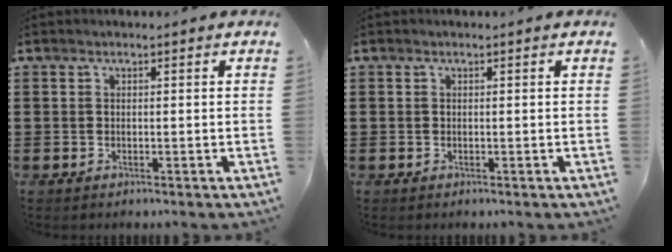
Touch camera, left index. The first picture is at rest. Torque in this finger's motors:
{"motor_torque": [-0.22, 0.12, 0.00, -0.01]}